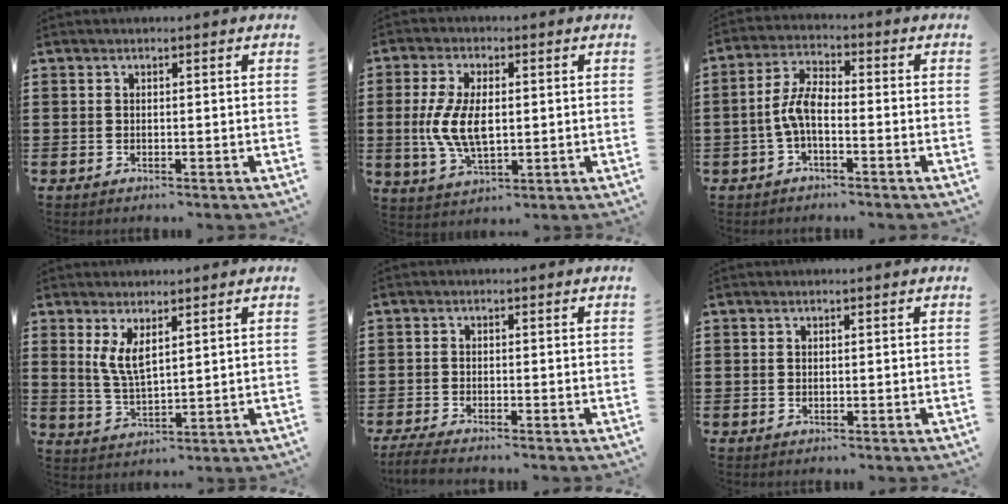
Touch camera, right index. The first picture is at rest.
{"total": 7.8, "force": [0.0, 3.9, 6.7], "torque": [-0.154, 0.002, -0.005]}
{"total": 5.5, "force": [-1.5, 2.1, 4.8], "torque": [-0.120, -0.003, -0.038]}
{"total": 4.5, "force": [2.3, 1.4, 3.6], "torque": [-0.083, -0.002, 0.039]}
{"total": 2.6, "force": [-2.5, -0.1, 0.6], "torque": [-0.026, -0.008, -0.054]}
{"total": 0.0}